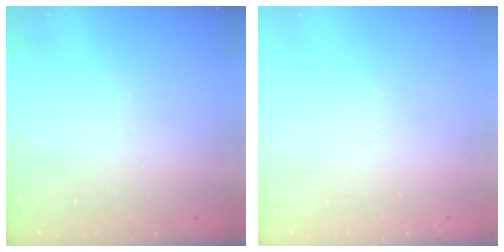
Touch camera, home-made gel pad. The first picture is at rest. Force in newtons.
{"total": 0.0}